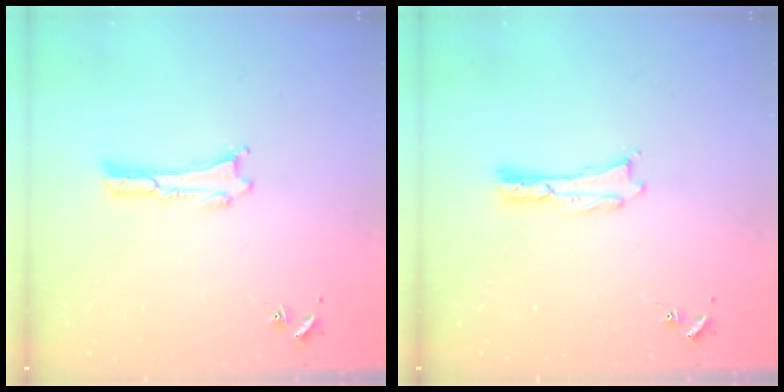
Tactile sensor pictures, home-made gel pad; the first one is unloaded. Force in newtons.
{"total": 0.0}